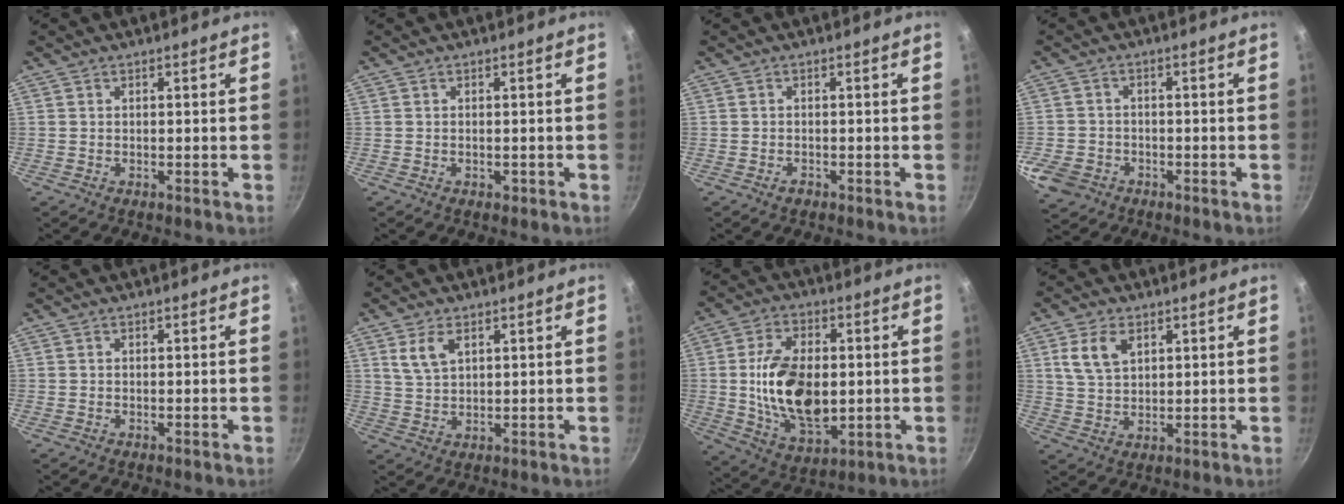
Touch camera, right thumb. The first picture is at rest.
{"total": 0.7, "force": [-0.3, 0.5, 0.4], "torque": [-0.003, 0.003, -0.002]}
{"total": 1.1, "force": [-0.7, 0.6, 0.6], "torque": [-0.007, 0.004, -0.011]}
{"total": 6.8, "force": [-3.2, 5.5, 2.3], "torque": [-0.054, 0.013, -0.051]}
{"total": 0.0}
{"total": 5.0, "force": [2.4, 2.7, 3.4], "torque": [-0.063, -0.008, 0.054]}
{"total": 17.0, "force": [-0.1, 9.9, 13.9], "torque": [-0.229, -0.008, 0.009]}
{"total": 7.0, "force": [2.9, 4.3, 4.7], "torque": [-0.083, -0.007, 0.060]}